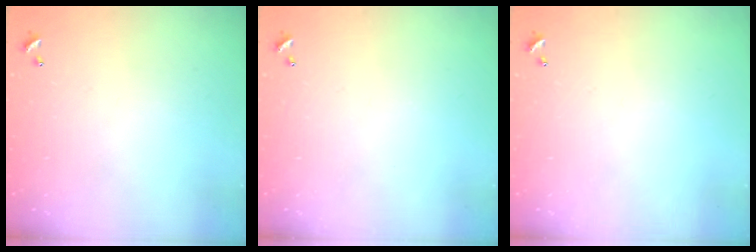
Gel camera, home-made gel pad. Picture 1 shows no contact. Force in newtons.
{"total": 0.0}
{"total": 0.0}